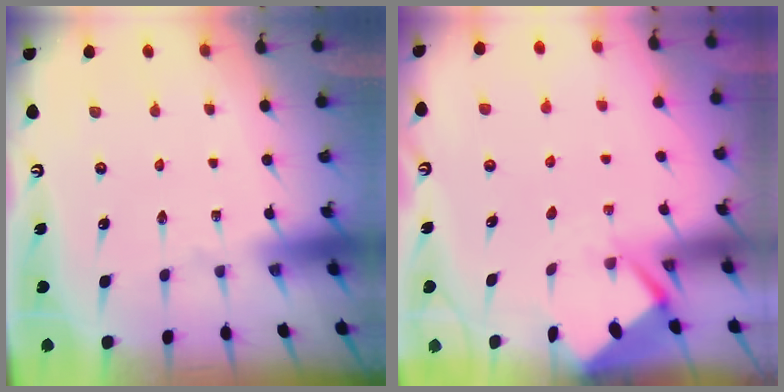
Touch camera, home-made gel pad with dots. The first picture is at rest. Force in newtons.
{"total": 2.8, "press": 2.8, "slide": 0.2}